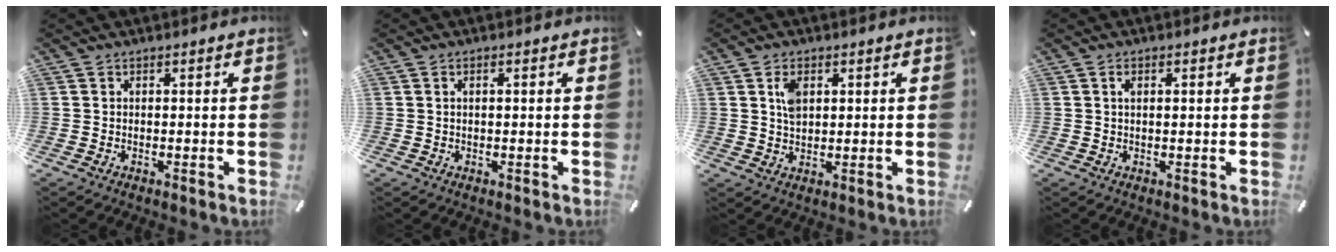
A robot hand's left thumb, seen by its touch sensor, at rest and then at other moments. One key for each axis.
{"total": 1.2, "fx": 0.2, "fy": 0.3, "fz": 1.1, "tx": -0.021, "ty": 0.000, "tz": 0.003}
{"total": 4.4, "fx": 1.6, "fy": 2.8, "fz": 3.1, "tx": -0.053, "ty": -0.001, "tz": 0.025}
{"total": 1.4, "fx": 0.4, "fy": 0.5, "fz": 1.3, "tx": -0.027, "ty": 0.002, "tz": 0.006}